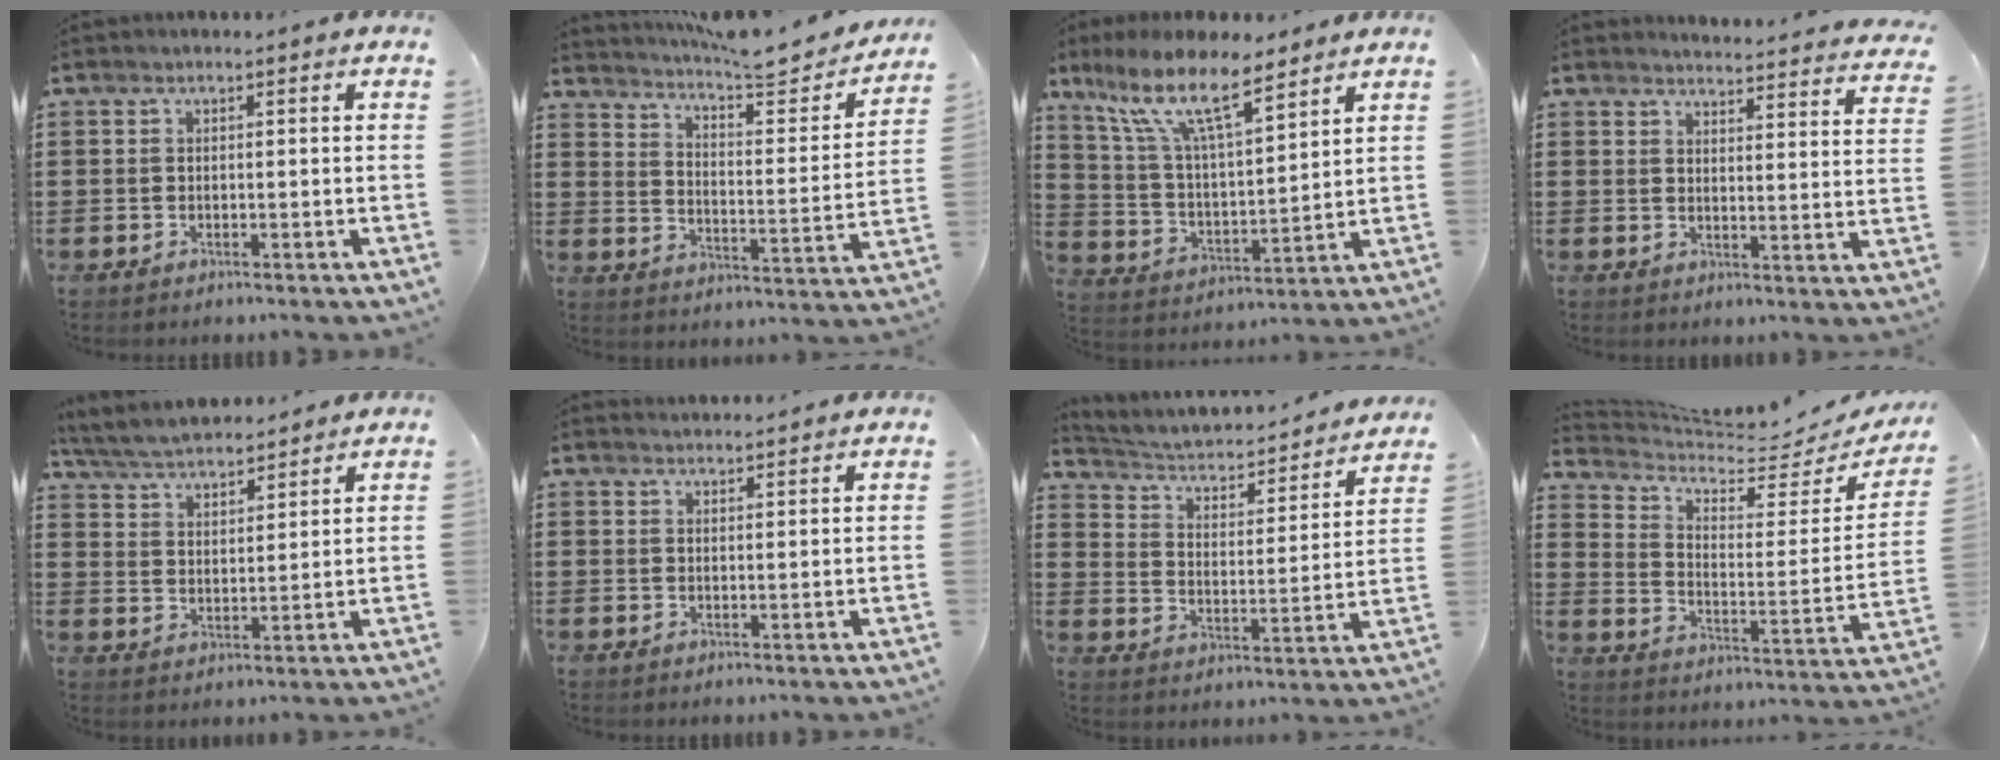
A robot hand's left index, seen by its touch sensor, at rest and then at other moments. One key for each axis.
{"total": 7.0, "fx": 6.4, "fy": 0.8, "fz": 2.9, "tx": -0.062, "ty": -0.046, "tz": 0.104}
{"total": 11.6, "fx": 8.4, "fy": 2.4, "fz": 7.7, "tx": -0.172, "ty": -0.032, "tz": 0.146}
{"total": 3.6, "fx": 3.5, "fy": -0.4, "fz": 0.4, "tx": -0.016, "ty": -0.030, "tz": 0.058}
{"total": 5.0, "fx": 4.9, "fy": 0.6, "fz": 0.8, "tx": -0.039, "ty": -0.021, "tz": 0.086}
{"total": 1.9, "fx": 1.9, "fy": -0.1, "fz": -0.1, "tx": -0.003, "ty": -0.001, "tz": 0.038}
{"total": 2.4, "fx": 1.9, "fy": 1.1, "fz": 0.9, "tx": -0.035, "ty": -0.026, "tz": 0.019}
{"total": 4.8, "fx": 4.4, "fy": 1.4, "fz": 1.5, "tx": -0.059, "ty": -0.040, "tz": 0.072}